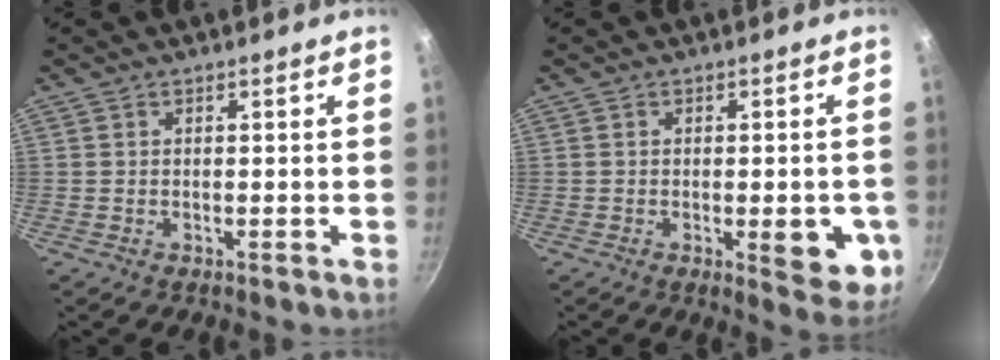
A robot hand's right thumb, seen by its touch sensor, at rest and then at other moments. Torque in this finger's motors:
{"motor_torque": [1.11, 1.33, -0.16, 0.05, 0.23]}